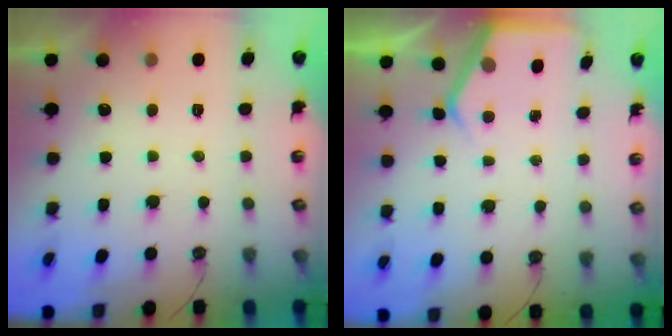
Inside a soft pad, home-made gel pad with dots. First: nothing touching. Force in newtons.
{"total": 4.3, "press": 4.2, "slide": 0.5}